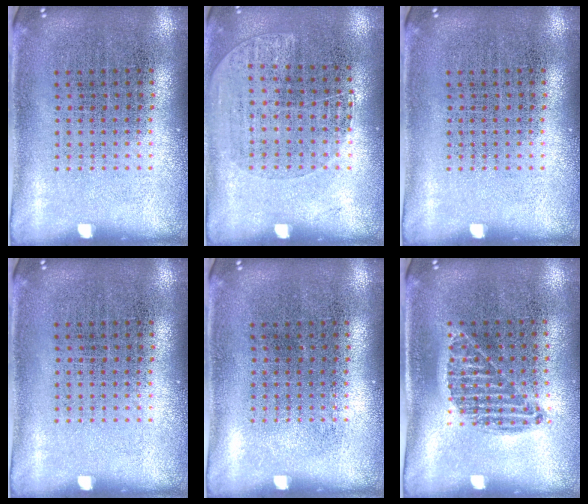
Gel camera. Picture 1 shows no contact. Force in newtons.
{"total": 1.1, "press": 1.0, "slide": 0.5}
{"total": 0.0}
{"total": 0.0}
{"total": 0.0}
{"total": 0.9, "press": 0.8, "slide": 0.4}